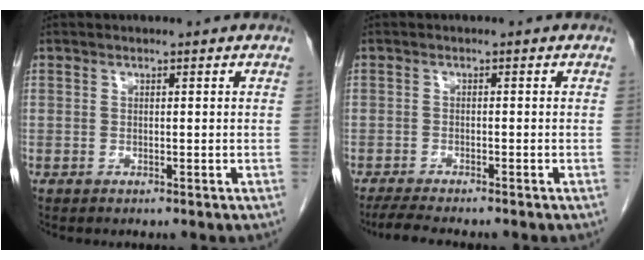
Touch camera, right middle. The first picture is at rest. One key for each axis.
{"total": 5.7, "fx": -4.9, "fy": 0.4, "fz": 2.9, "tx": -0.049, "ty": -0.017, "tz": -0.078}